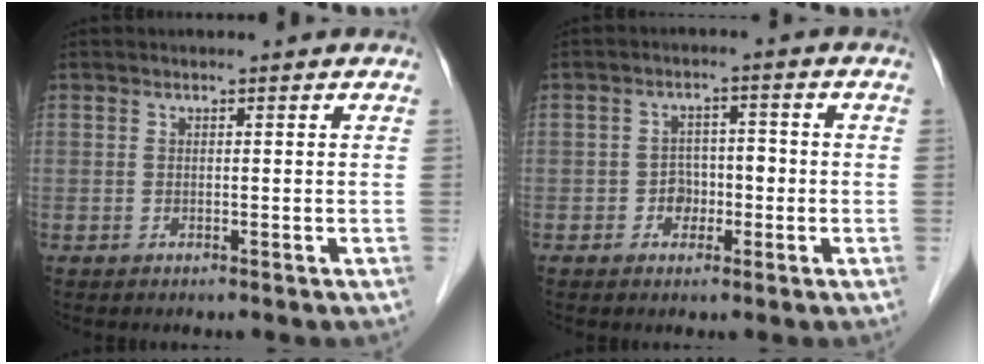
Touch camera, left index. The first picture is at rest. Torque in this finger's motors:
{"motor_torque": [-0.02, 0.09, 0.03, 0.00]}